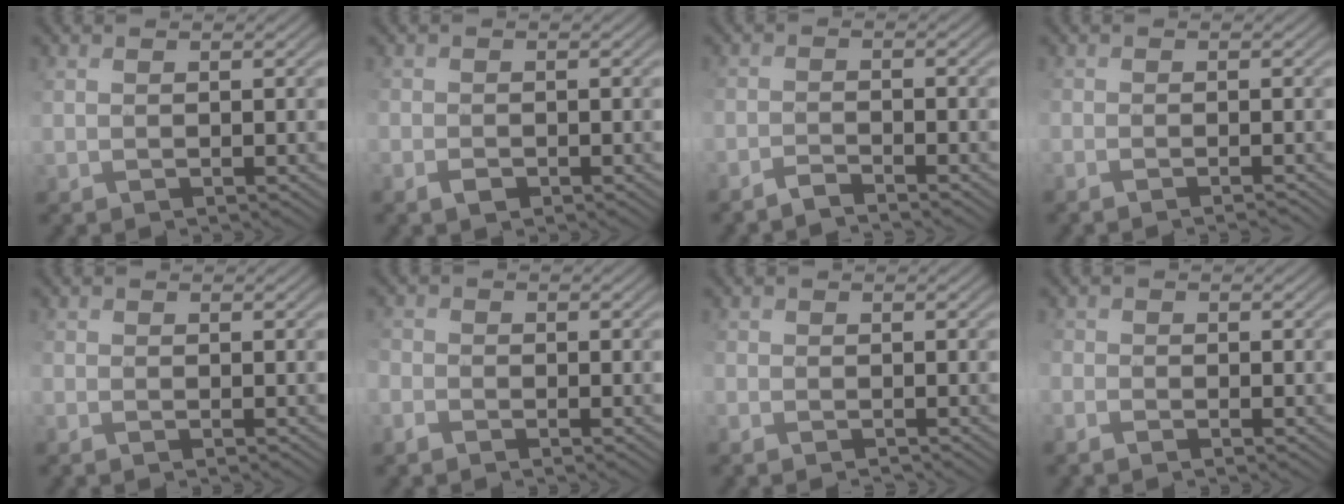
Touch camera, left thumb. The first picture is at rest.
{"total": 1.7, "force": [-1.0, 1.0, 0.9], "torque": [-0.020, -0.003, -0.021]}
{"total": 2.2, "force": [-2.0, 0.1, 0.8], "torque": [-0.018, -0.002, -0.047]}
{"total": 2.0, "force": [-1.7, 0.4, 1.0], "torque": [-0.013, -0.008, -0.032]}
{"total": 1.1, "force": [-0.9, 0.3, 0.6], "torque": [-0.016, -0.007, -0.022]}
{"total": 2.1, "force": [-1.7, 1.1, 0.7], "torque": [-0.019, -0.001, -0.045]}
{"total": 2.1, "force": [-1.8, 0.7, 0.8], "torque": [-0.018, -0.009, -0.037]}
{"total": 2.1, "force": [-1.7, 0.9, 0.7], "torque": [-0.017, -0.007, -0.041]}